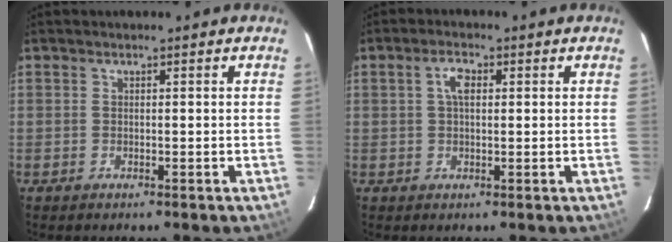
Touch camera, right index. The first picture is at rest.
{"total": 3.1, "force": [0.7, 1.5, 2.6], "torque": [-0.051, 0.010, 0.013]}